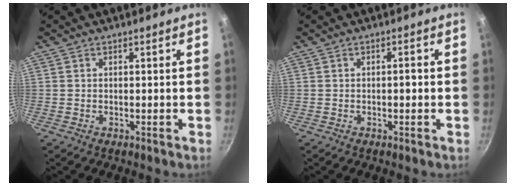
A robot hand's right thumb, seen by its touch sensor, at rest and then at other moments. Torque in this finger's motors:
{"motor_torque": [-0.10, -0.05, 0.14, -0.04, 0.01]}